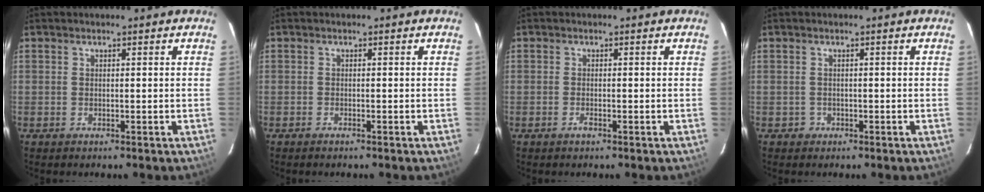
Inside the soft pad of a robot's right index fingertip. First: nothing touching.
{"total": 0.8, "force": [-0.7, 0.2, 0.3], "torque": [-0.008, 0.000, -0.014]}
{"total": 1.0, "force": [-0.7, 0.3, 0.7], "torque": [-0.015, -0.002, -0.013]}
{"total": 1.4, "force": [-0.6, 1.3, -0.1], "torque": [0.000, 0.006, -0.005]}